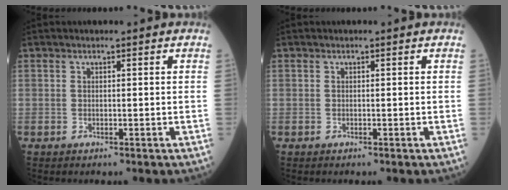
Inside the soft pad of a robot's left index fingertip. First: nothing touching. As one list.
[{"total": 0.0}]